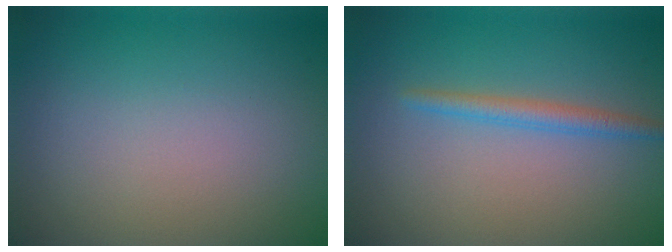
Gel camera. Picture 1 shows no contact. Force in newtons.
{"total": 1.8, "press": 1.8, "slide": 0.2}